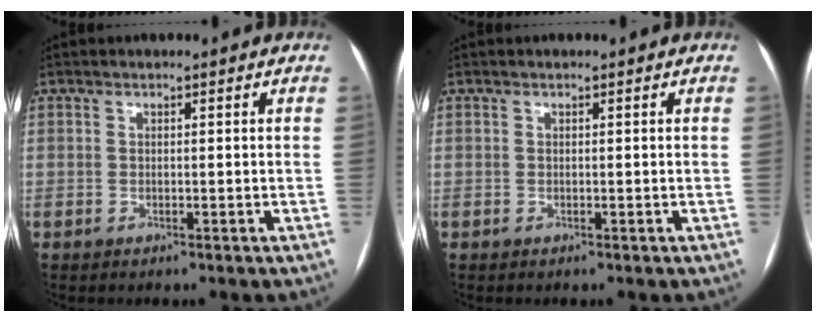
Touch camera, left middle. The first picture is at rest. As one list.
[{"total": 0.0}]